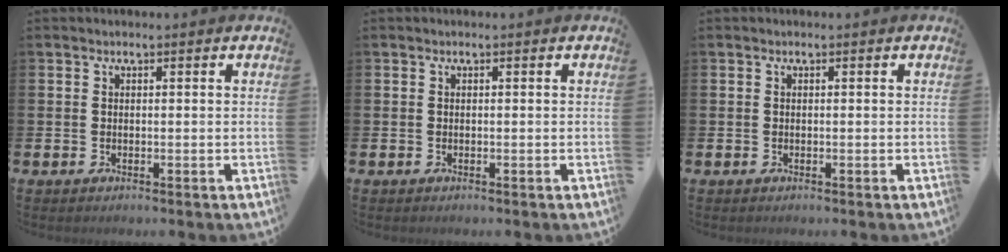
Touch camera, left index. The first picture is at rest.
{"total": 0.0}
{"total": 0.0}